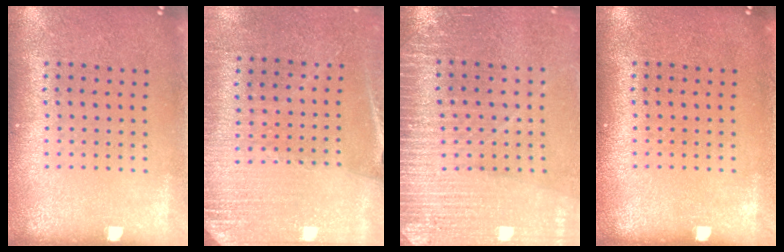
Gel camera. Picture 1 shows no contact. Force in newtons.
{"total": 2.7, "press": 2.7, "slide": 0.6}
{"total": 3.1, "press": 3.0, "slide": 0.2}
{"total": 0.0}